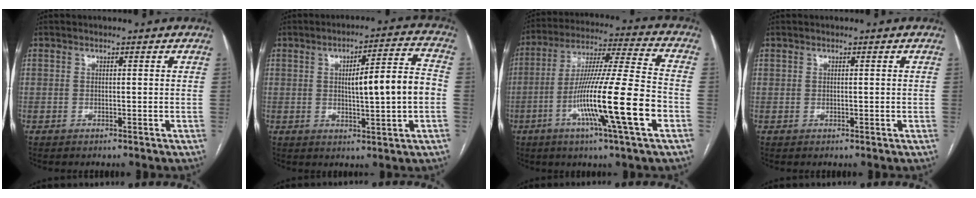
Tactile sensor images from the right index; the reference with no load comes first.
{"total": 10.3, "force": [-0.2, 0.8, 10.3], "torque": [-0.151, 0.018, -0.001]}
{"total": 18.1, "force": [-6.1, -0.6, 17.0], "torque": [-0.310, -0.014, -0.108]}
{"total": 0.0}